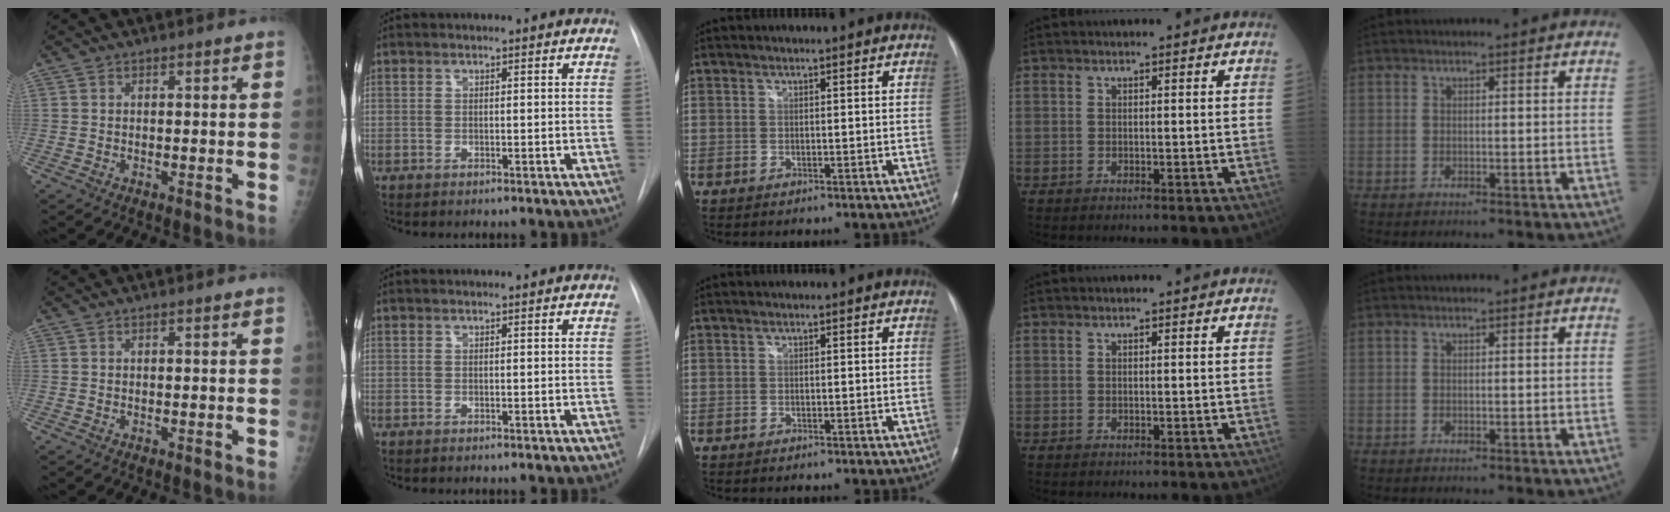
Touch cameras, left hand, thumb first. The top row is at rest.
{}